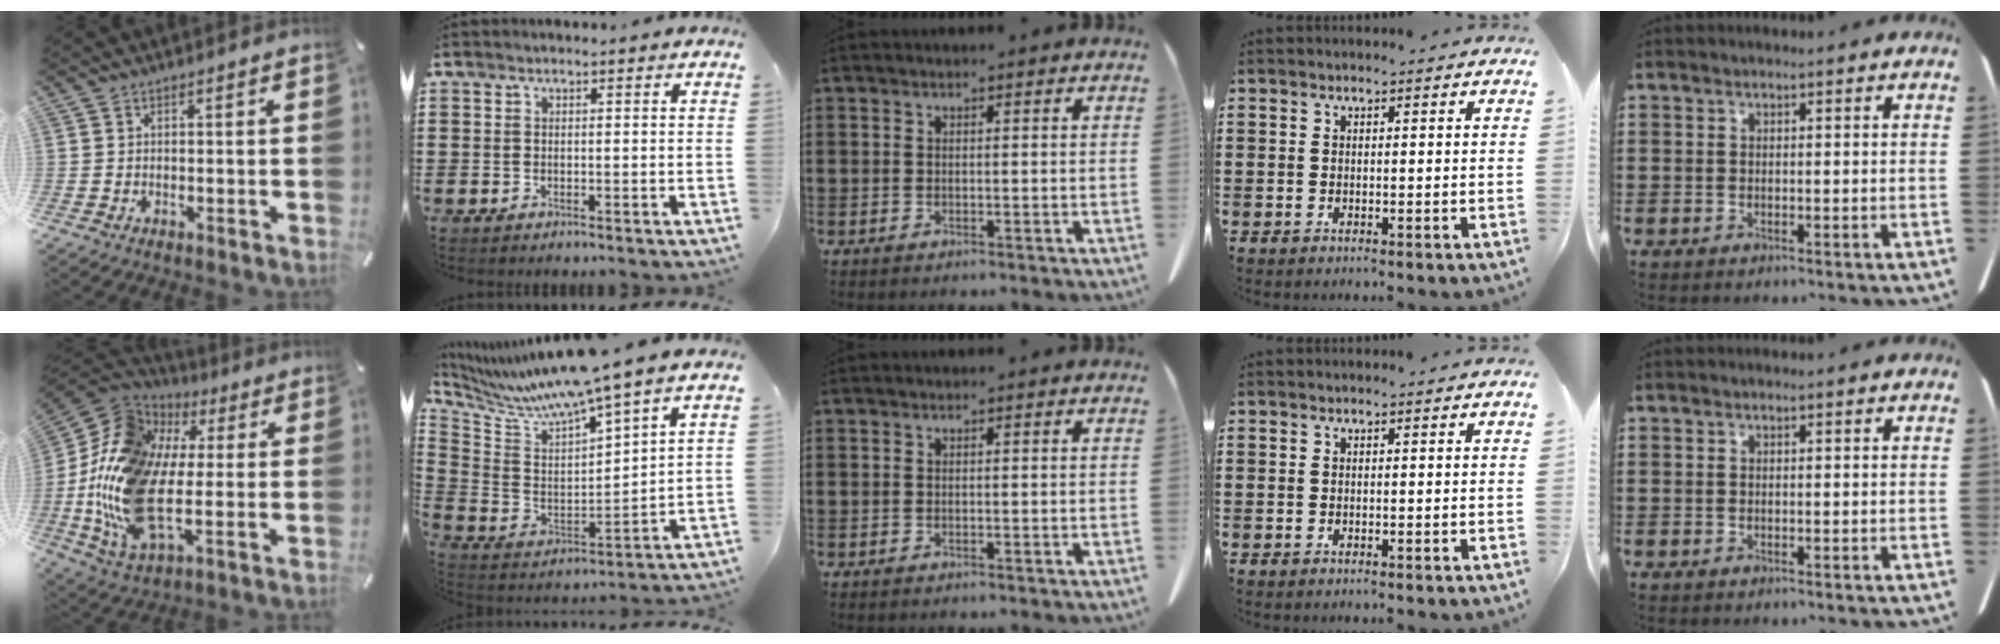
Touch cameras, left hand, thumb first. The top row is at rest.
{"thumb": {"total": 19.7, "force": [-3.8, 12.8, 14.6], "torque": [-0.350, -0.003, -0.074]}, "index": {"total": 7.3, "force": [6.2, -0.6, 3.8], "torque": [-0.103, -0.052, 0.096]}}